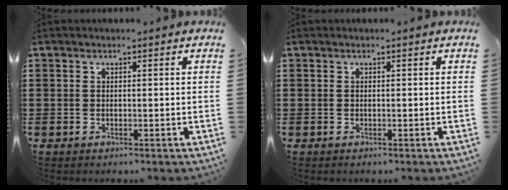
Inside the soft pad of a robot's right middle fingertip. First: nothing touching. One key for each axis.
{"total": 0.0}